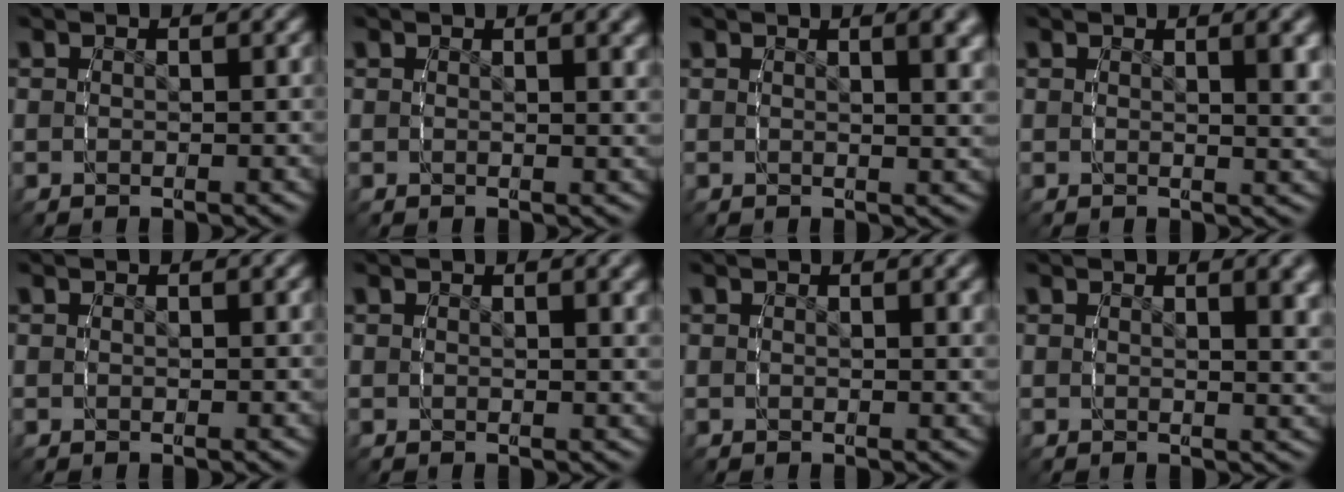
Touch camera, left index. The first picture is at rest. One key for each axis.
{"total": 1.2, "fx": 0.7, "fy": -0.4, "fz": 0.9, "tx": -0.010, "ty": -0.005, "tz": 0.014}
{"total": 2.3, "fx": 1.2, "fy": -0.3, "fz": 2.0, "tx": -0.023, "ty": -0.003, "tz": 0.022}
{"total": 2.0, "fx": 0.8, "fy": -0.3, "fz": 1.9, "tx": -0.022, "ty": -0.006, "tz": 0.016}
{"total": 0.0}
{"total": 1.1, "fx": 0.7, "fy": -0.4, "fz": 0.8, "tx": -0.010, "ty": -0.005, "tz": 0.013}
{"total": 0.8, "fx": 0.5, "fy": -0.4, "fz": 0.5, "tx": -0.008, "ty": -0.004, "tz": 0.010}
{"total": 2.0, "fx": 1.2, "fy": -0.4, "fz": 1.6, "tx": -0.019, "ty": -0.008, "tz": 0.022}